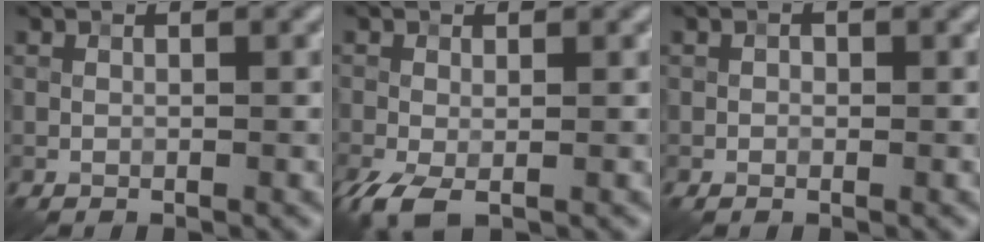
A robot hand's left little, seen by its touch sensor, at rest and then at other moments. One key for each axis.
{"total": 3.4, "fx": -1.8, "fy": 1.4, "fz": 2.6, "tx": -0.064, "ty": -0.010, "tz": -0.038}
{"total": 0.6, "fx": -0.2, "fy": 0.5, "fz": 0.4, "tx": -0.002, "ty": -0.001, "tz": -0.004}